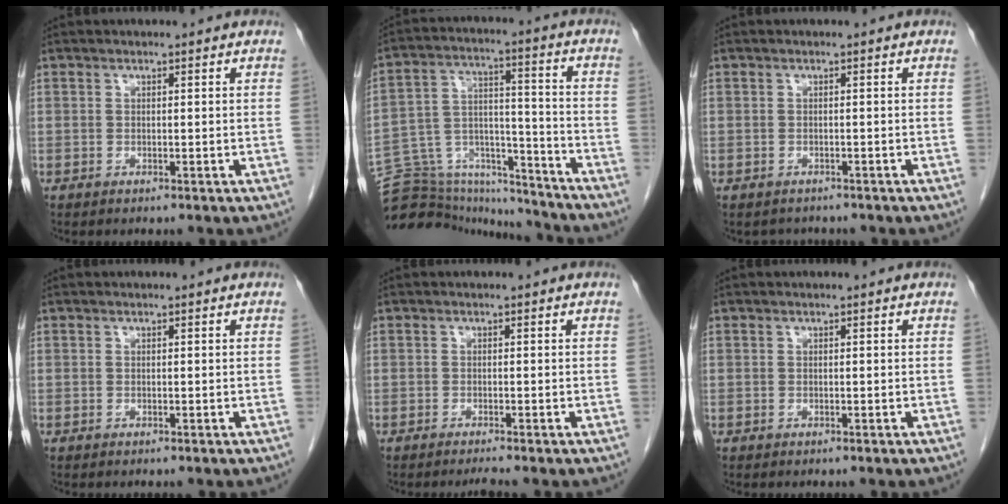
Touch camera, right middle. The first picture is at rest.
{"total": 18.1, "force": [-17.3, 4.4, 3.0], "torque": [-0.067, 0.050, -0.268]}
{"total": 1.8, "force": [-1.6, 0.9, -0.1], "torque": [-0.007, -0.002, -0.025]}
{"total": 0.0}
{"total": 1.3, "force": [-1.1, -0.5, 0.4], "torque": [-0.010, -0.002, -0.019]}
{"total": 0.0}